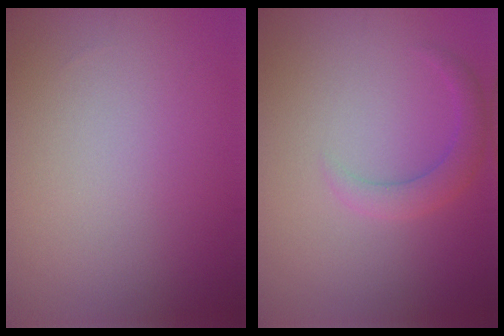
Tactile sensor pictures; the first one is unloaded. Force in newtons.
{"total": 2.2, "press": 2.1, "slide": 0.2}